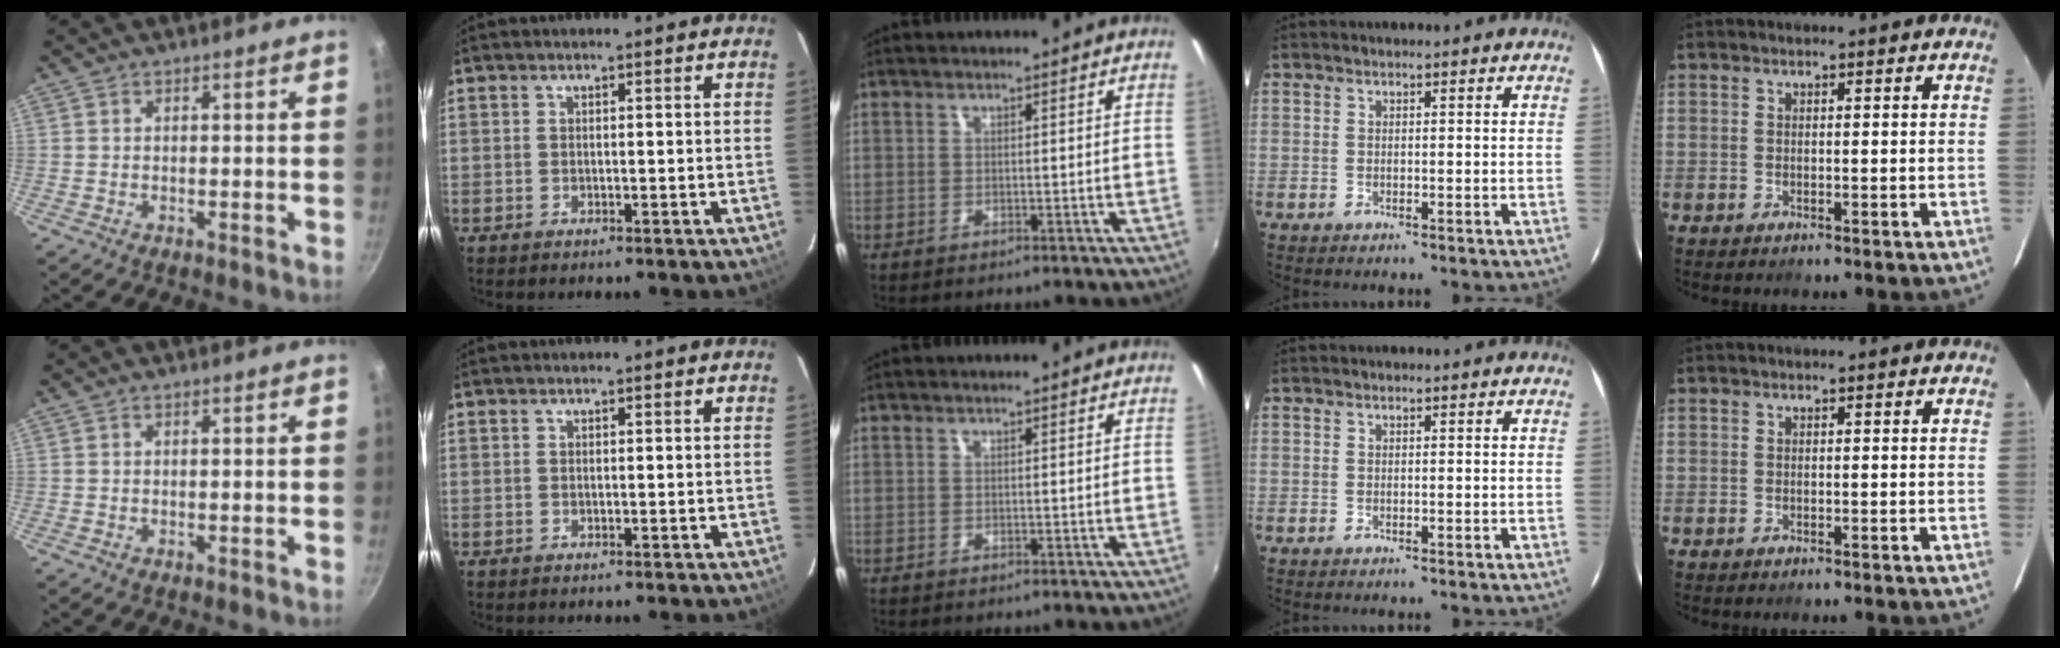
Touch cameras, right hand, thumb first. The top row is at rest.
{}